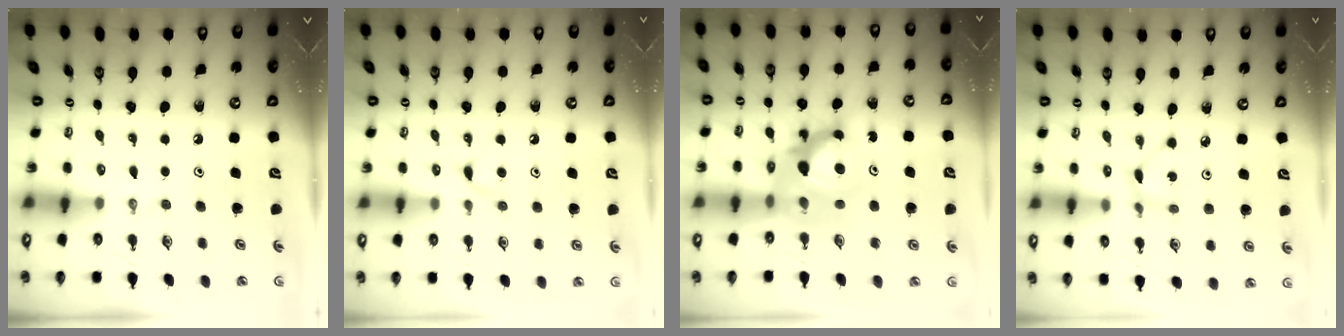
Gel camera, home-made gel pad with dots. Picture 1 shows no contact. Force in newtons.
{"total": 5.4, "press": 5.3, "slide": 0.6}
{"total": 11.4, "press": 11.4, "slide": 1.1}
{"total": 1.9, "press": 1.9, "slide": 0.2}